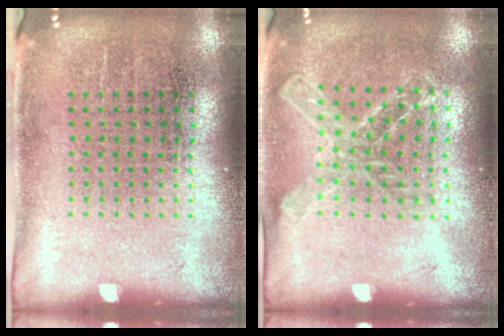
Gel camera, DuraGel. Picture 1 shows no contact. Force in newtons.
{"total": 1.2, "press": 1.2, "slide": 0.1}